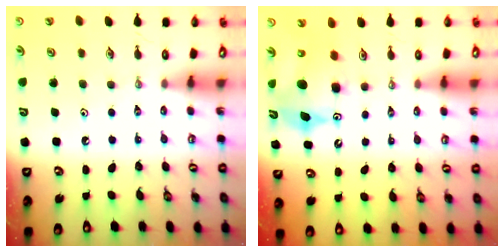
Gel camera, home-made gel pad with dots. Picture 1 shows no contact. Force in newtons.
{"total": 9.9, "press": 9.9, "slide": 0.9}